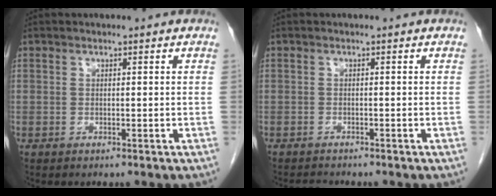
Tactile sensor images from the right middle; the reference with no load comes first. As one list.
[{"total": 1.9, "force": [-1.8, 0.2, 0.3], "torque": [-0.008, -0.007, -0.028]}]